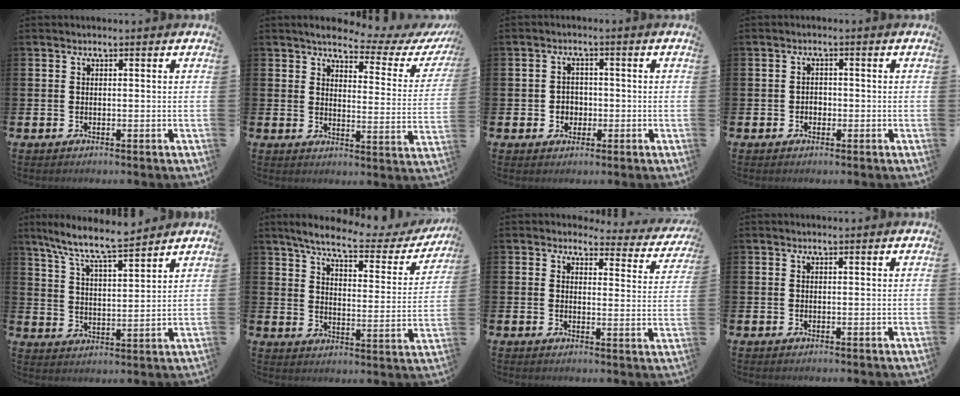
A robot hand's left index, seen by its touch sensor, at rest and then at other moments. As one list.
[{"total": 4.4, "force": [3.9, 1.1, 1.8], "torque": [-0.040, -0.029, 0.058]}, {"total": 2.4, "force": [-0.5, 2.3, 0.7], "torque": [-0.012, 0.004, -0.016]}, {"total": 1.4, "force": [-0.5, 1.2, 0.5], "torque": [-0.004, 0.002, -0.014]}, {"total": 8.6, "force": [7.9, 0.6, 3.3], "torque": [-0.097, -0.046, 0.141]}, {"total": 7.2, "force": [6.1, 1.2, 3.6], "torque": [-0.089, -0.036, 0.097]}, {"total": 3.0, "force": [2.7, 1.3, 0.3], "torque": [-0.011, -0.023, 0.040]}, {"total": 0.0}]